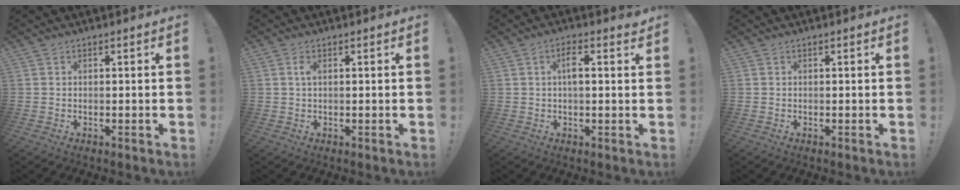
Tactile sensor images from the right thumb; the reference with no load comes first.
{"total": 1.6, "force": [0.4, 0.7, 1.4], "torque": [-0.023, 0.002, 0.004]}
{"total": 4.1, "force": [1.4, 1.3, 3.6], "torque": [-0.055, -0.009, 0.017]}
{"total": 0.0}